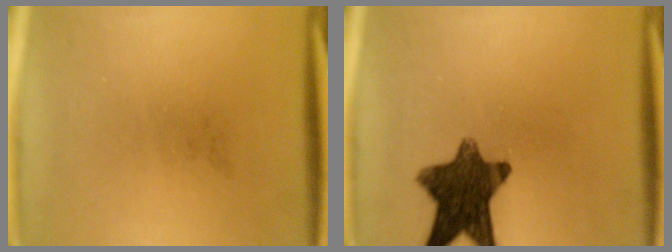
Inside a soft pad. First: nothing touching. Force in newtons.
{"total": 11.5}